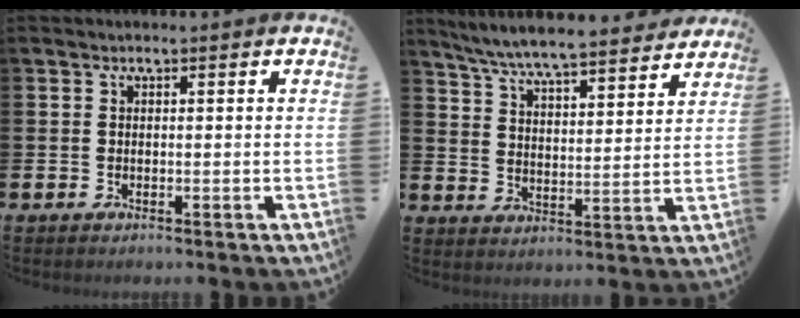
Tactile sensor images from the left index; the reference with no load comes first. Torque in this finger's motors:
{"motor_torque": [1.06, -1.07, 0.30, 0.21]}